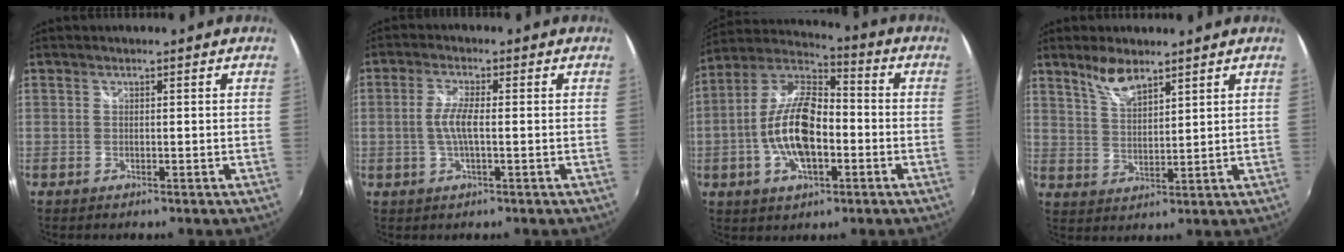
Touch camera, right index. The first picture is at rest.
{"total": 4.3, "force": [-0.4, 0.8, 4.2], "torque": [-0.086, 0.001, -0.007]}
{"total": 15.3, "force": [-3.2, 7.0, 13.2], "torque": [-0.268, 0.007, -0.063]}
{"total": 6.0, "force": [4.6, 1.9, 3.3], "torque": [-0.061, 0.002, 0.092]}